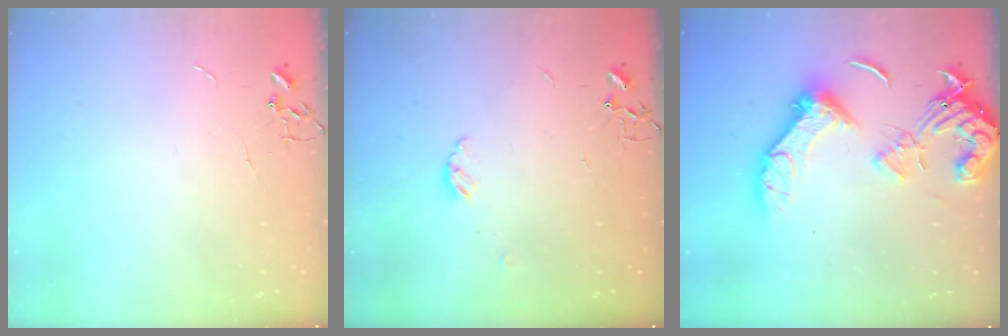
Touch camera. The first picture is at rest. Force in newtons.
{"total": 3.8, "press": 3.7, "slide": 0.4}
{"total": 17.6, "press": 17.6, "slide": 1.5}